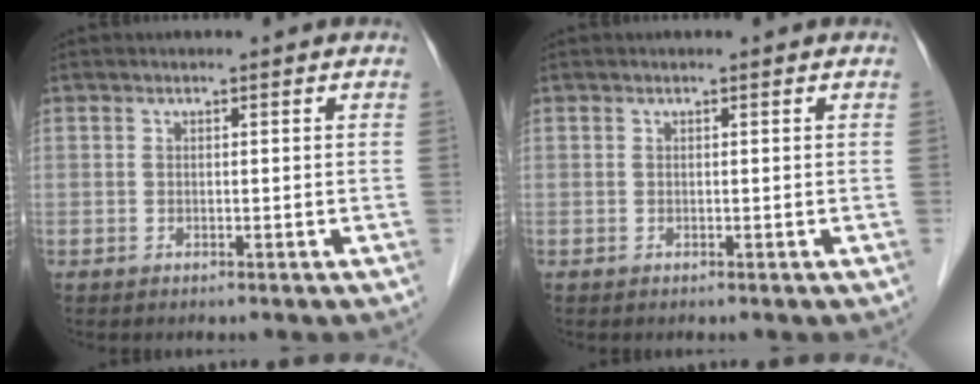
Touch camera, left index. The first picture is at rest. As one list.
[{"total": 0.0}]